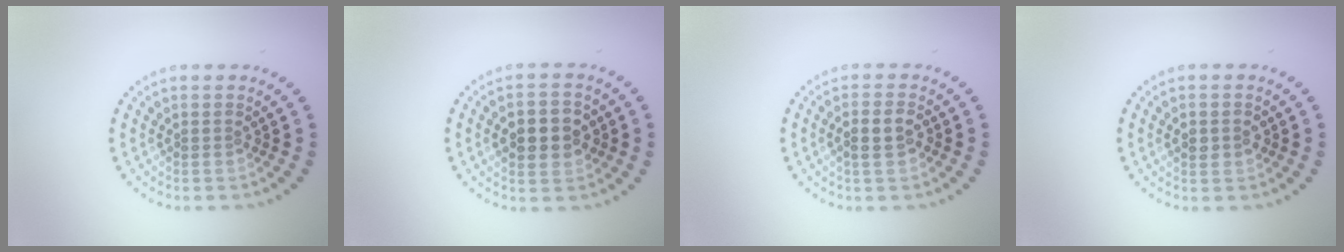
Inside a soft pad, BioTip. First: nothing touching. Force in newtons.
{"total": 4.4, "press": 4.4, "slide": 0.3}
{"total": 2.4, "press": 2.3, "slide": 0.6}
{"total": 1.5, "press": 1.5, "slide": 0.1}